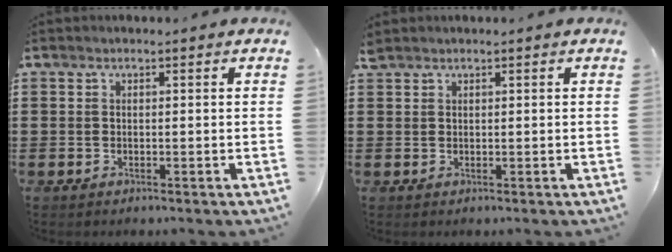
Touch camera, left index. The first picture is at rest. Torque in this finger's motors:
{"motor_torque": [-0.02, -0.02, 0.00, -0.01]}